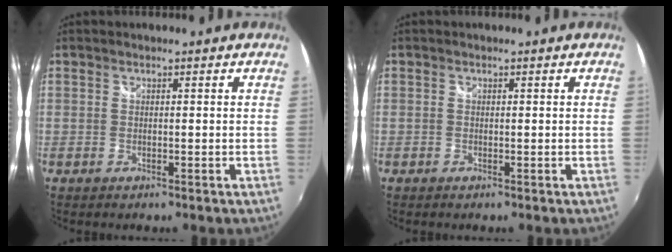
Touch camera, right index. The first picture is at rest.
{"total": 0.0}